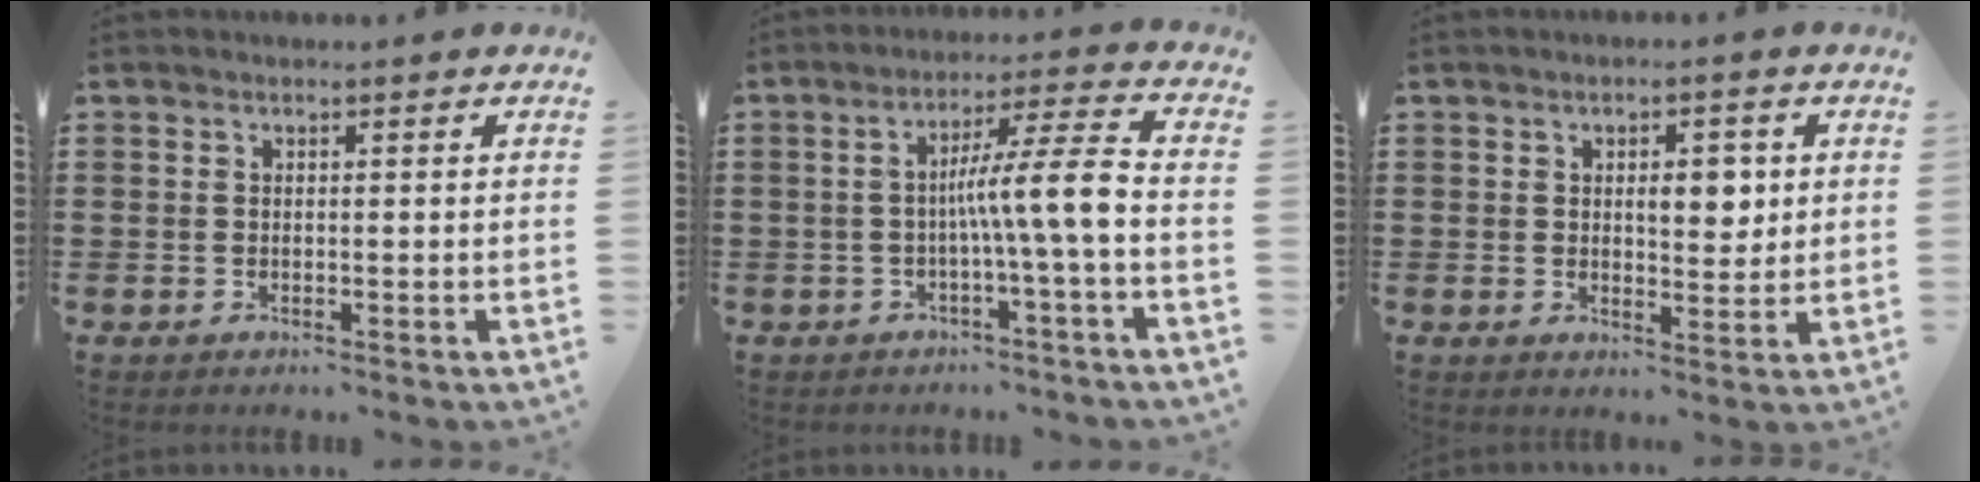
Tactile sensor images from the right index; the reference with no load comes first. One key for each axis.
{"total": 8.9, "fx": -1.5, "fy": 0.0, "fz": 8.8, "tx": -0.157, "ty": 0.000, "tz": -0.031}
{"total": 4.6, "fx": 0.9, "fy": 2.4, "fz": 3.8, "tx": -0.056, "ty": 0.001, "tz": 0.008}